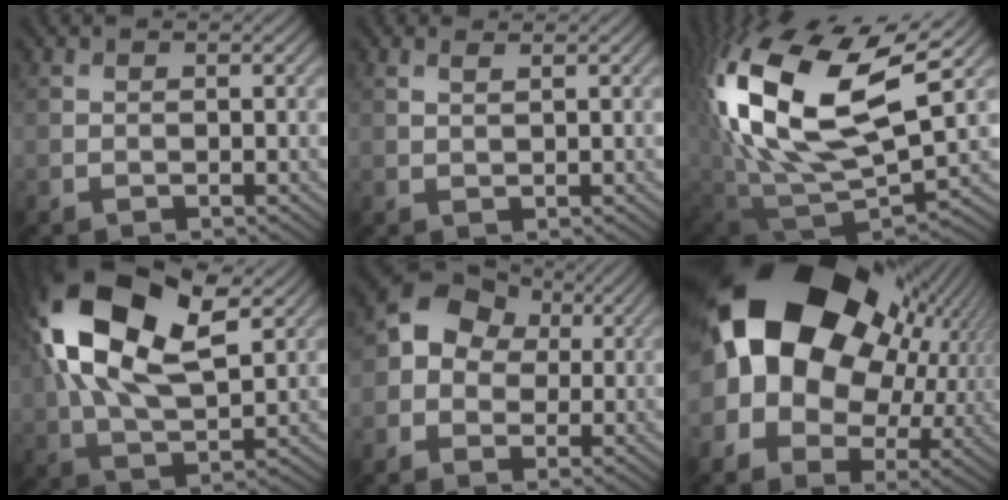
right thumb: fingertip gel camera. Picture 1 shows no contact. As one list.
[{"total": 1.0, "force": [0.8, 0.2, 0.6], "torque": [-0.015, -0.001, 0.017]}, {"total": 19.2, "force": [5.4, 10.3, 15.2], "torque": [-0.351, 0.001, 0.101]}, {"total": 18.0, "force": [5.8, 9.4, 14.2], "torque": [-0.318, 0.027, 0.098]}, {"total": 7.4, "force": [0.8, 6.1, 4.0], "torque": [-0.072, 0.009, -0.003]}, {"total": 21.5, "force": [4.8, 15.3, 14.4], "torque": [-0.273, -0.011, 0.100]}]